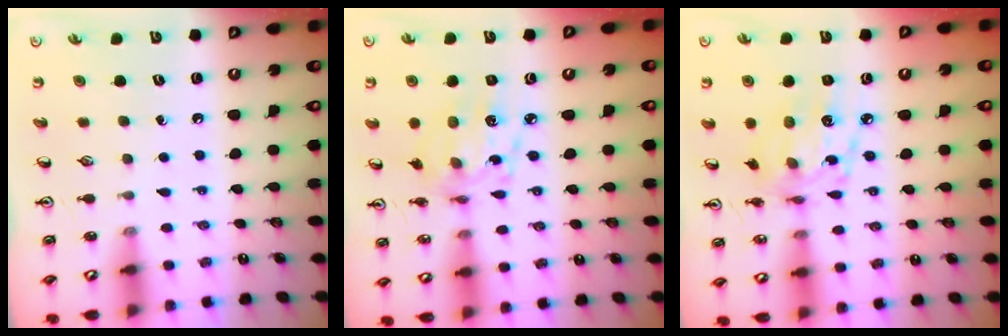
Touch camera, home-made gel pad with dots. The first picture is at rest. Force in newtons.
{"total": 10.3, "press": 10.3, "slide": 0.8}
{"total": 11.9, "press": 11.8, "slide": 0.7}